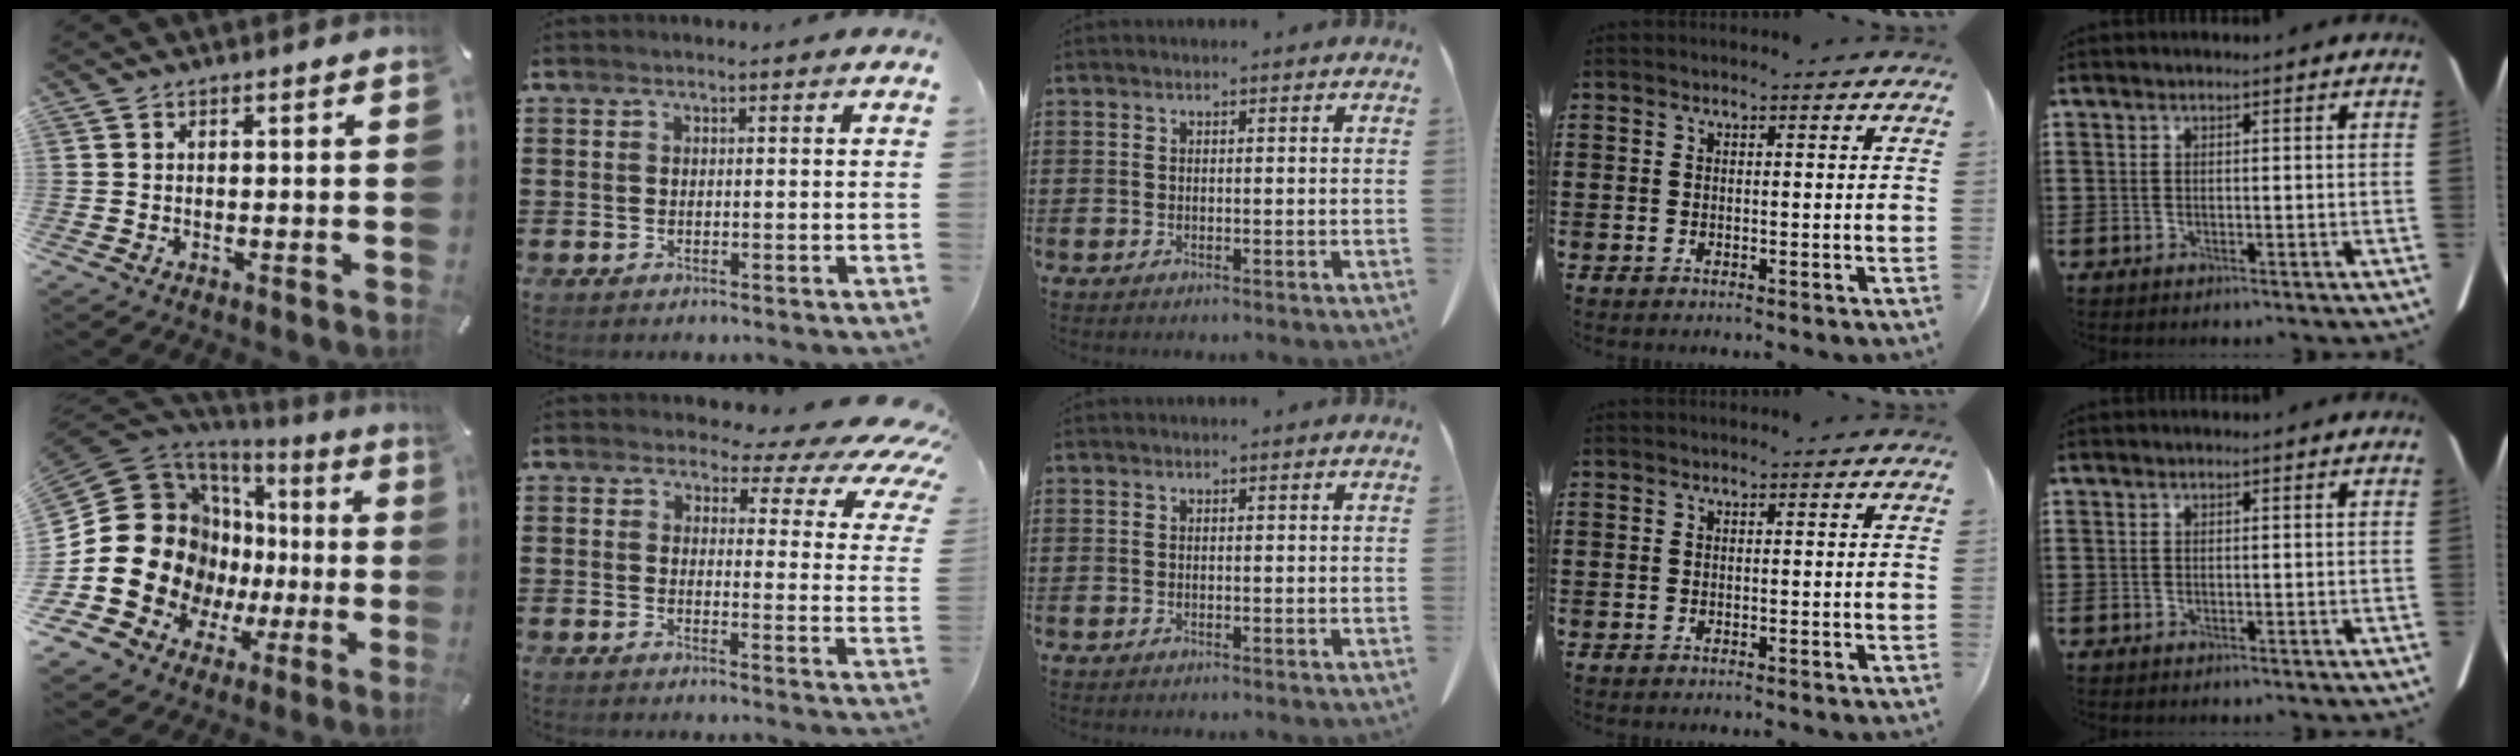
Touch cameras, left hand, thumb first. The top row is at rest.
{"thumb": {"total": 20.7, "force": [0.8, 17.8, 10.5], "torque": [-0.214, -0.039, 0.048]}, "index": {"total": 4.7, "force": [3.3, 1.9, 2.8], "torque": [-0.057, -0.016, 0.049]}}